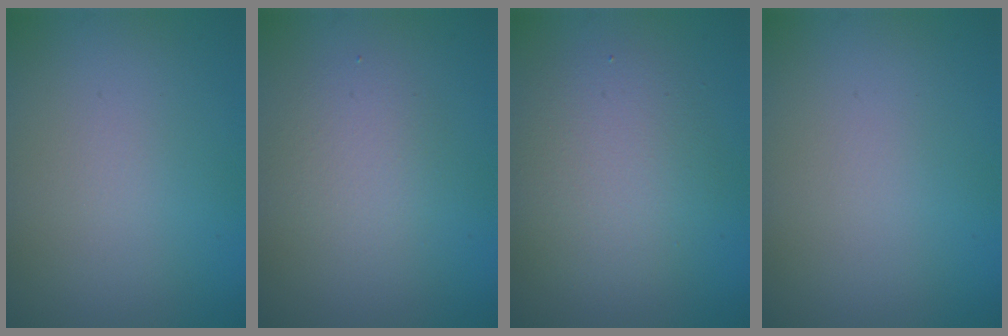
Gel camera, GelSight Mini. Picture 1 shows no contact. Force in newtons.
{"total": 2.2, "press": 2.2, "slide": 0.3}
{"total": 4.1, "press": 4.1, "slide": 0.4}
{"total": 0.0}